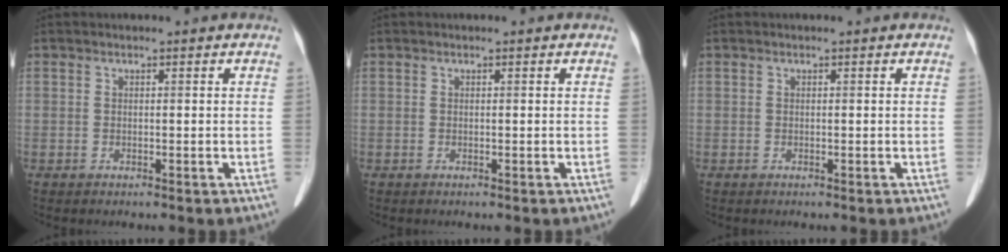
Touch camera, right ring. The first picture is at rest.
{"total": 0.0}
{"total": 0.0}